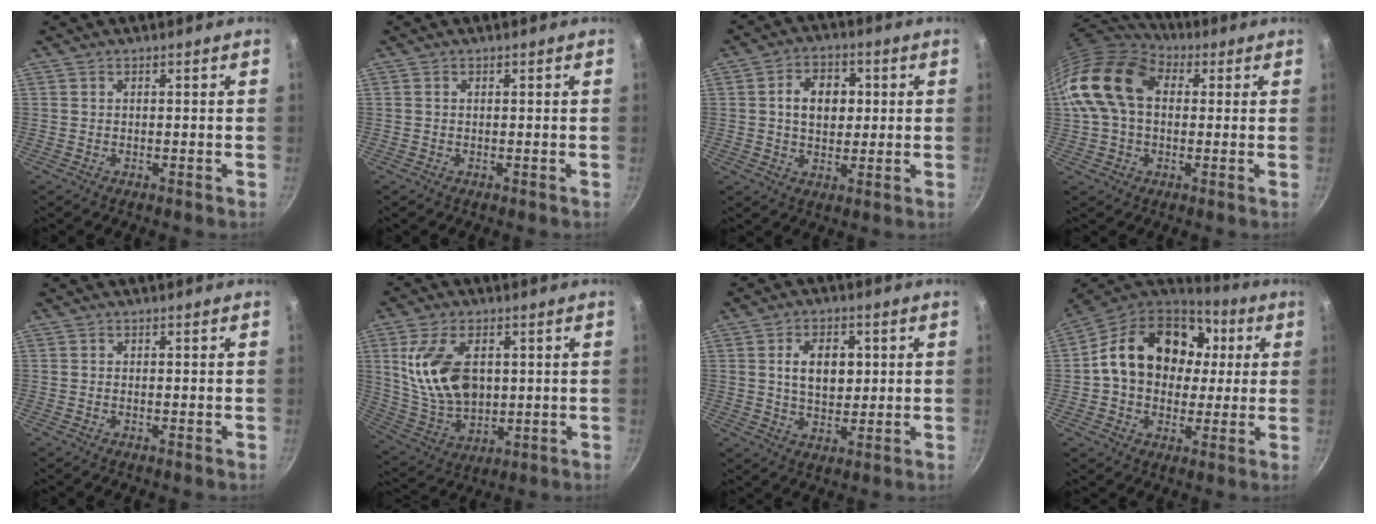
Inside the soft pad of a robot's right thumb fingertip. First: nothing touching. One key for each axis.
{"total": 0.0}
{"total": 8.8, "fx": 1.3, "fy": 6.4, "fz": 5.8, "tx": -0.065, "ty": 0.008, "tz": 0.015}
{"total": 17.0, "fx": 2.7, "fy": 11.8, "fz": 11.9, "tx": -0.206, "ty": 0.029, "tz": 0.033}
{"total": 0.0}
{"total": 15.6, "fx": 3.1, "fy": 9.6, "fz": 11.8, "tx": -0.202, "ty": -0.018, "tz": 0.072}
{"total": 8.3, "fx": 1.6, "fy": 5.4, "fz": 6.1, "tx": -0.081, "ty": -0.003, "tz": 0.026}
{"total": 20.8, "fx": 3.9, "fy": 15.9, "fz": 12.8, "tx": -0.194, "ty": 0.021, "tz": 0.057}